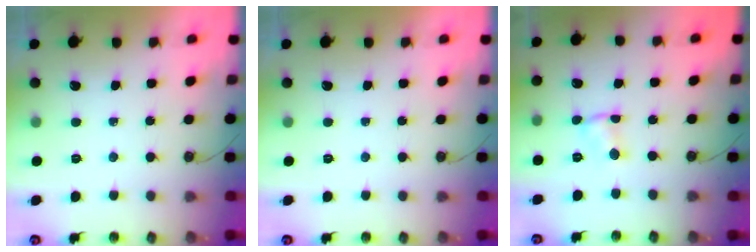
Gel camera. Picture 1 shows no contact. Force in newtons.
{"total": 0.0}
{"total": 1.5, "press": 1.5, "slide": 0.2}